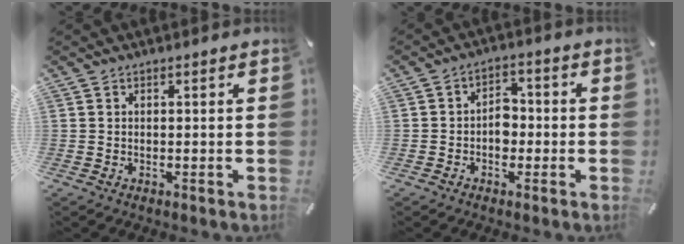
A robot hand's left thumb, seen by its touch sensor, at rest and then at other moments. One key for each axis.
{"total": 5.1, "fx": -1.2, "fy": 3.7, "fz": 3.2, "tx": -0.042, "ty": 0.005, "tz": -0.025}